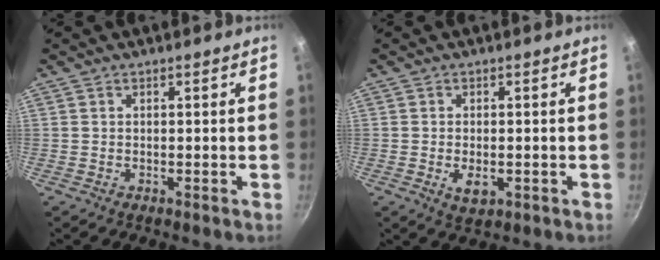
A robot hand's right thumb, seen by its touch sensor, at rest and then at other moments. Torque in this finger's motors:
{"motor_torque": [-0.23, 0.17, -0.16, 0.02, 0.10]}